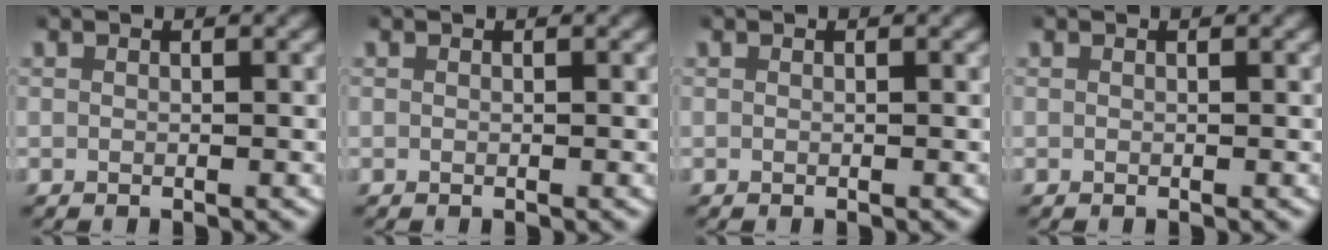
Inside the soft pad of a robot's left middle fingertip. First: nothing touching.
{"total": 0.0}
{"total": 0.0}
{"total": 0.0}